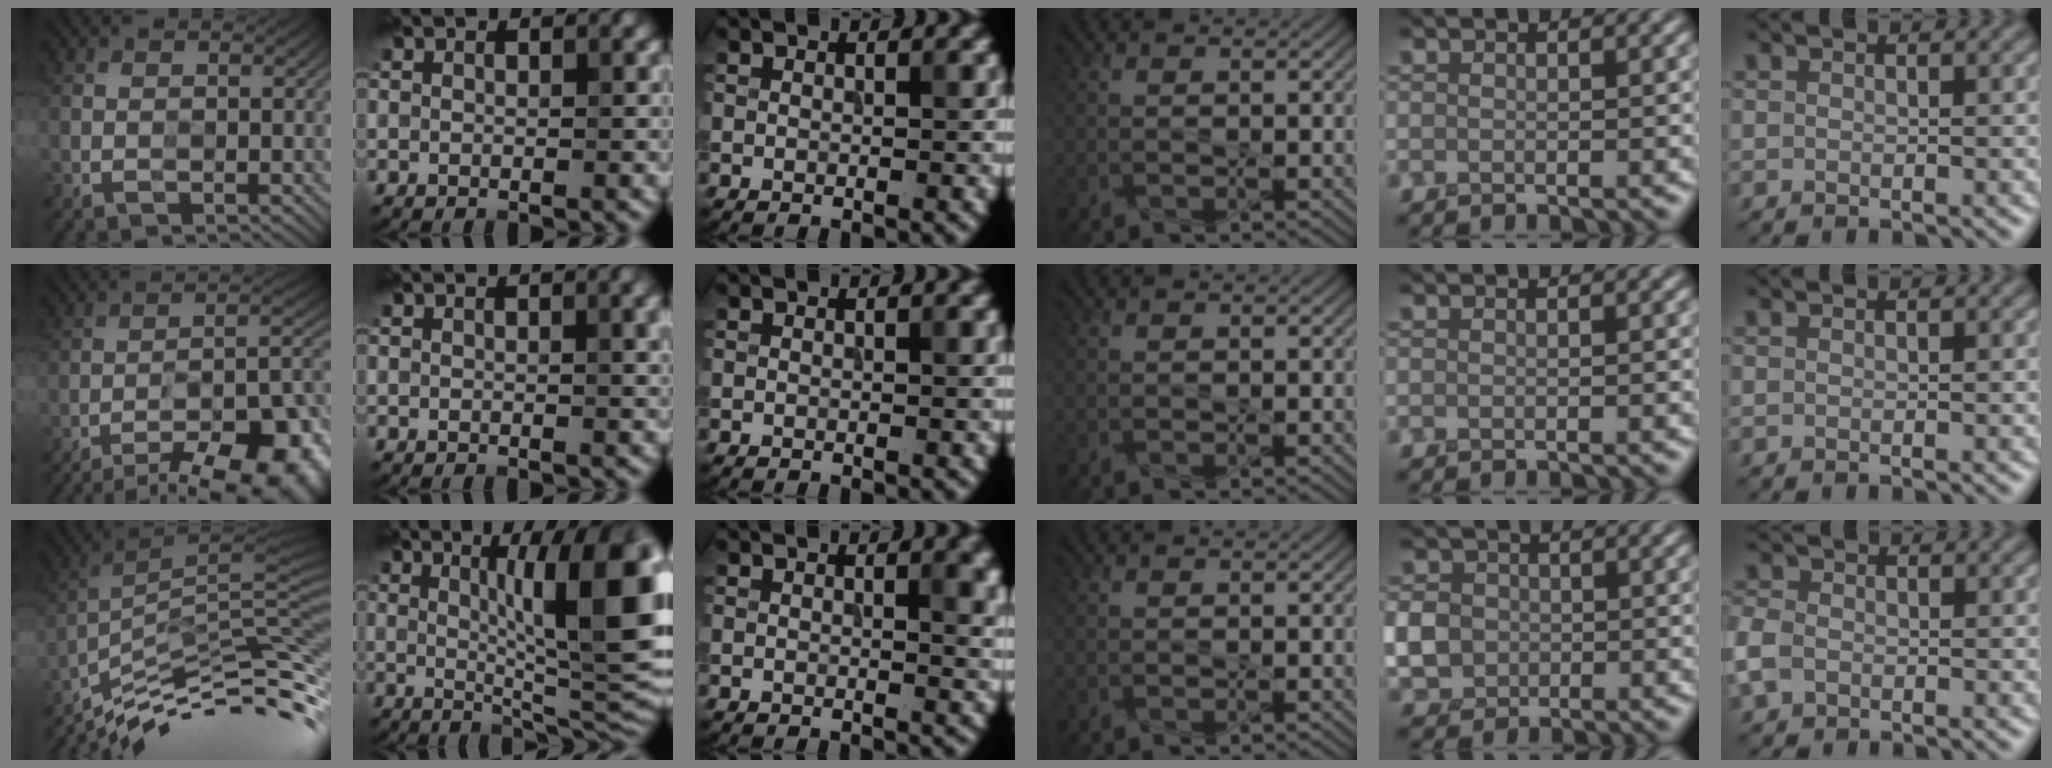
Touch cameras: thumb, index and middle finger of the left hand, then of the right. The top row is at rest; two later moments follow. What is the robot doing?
{"motion": "press", "object": "syringe"}